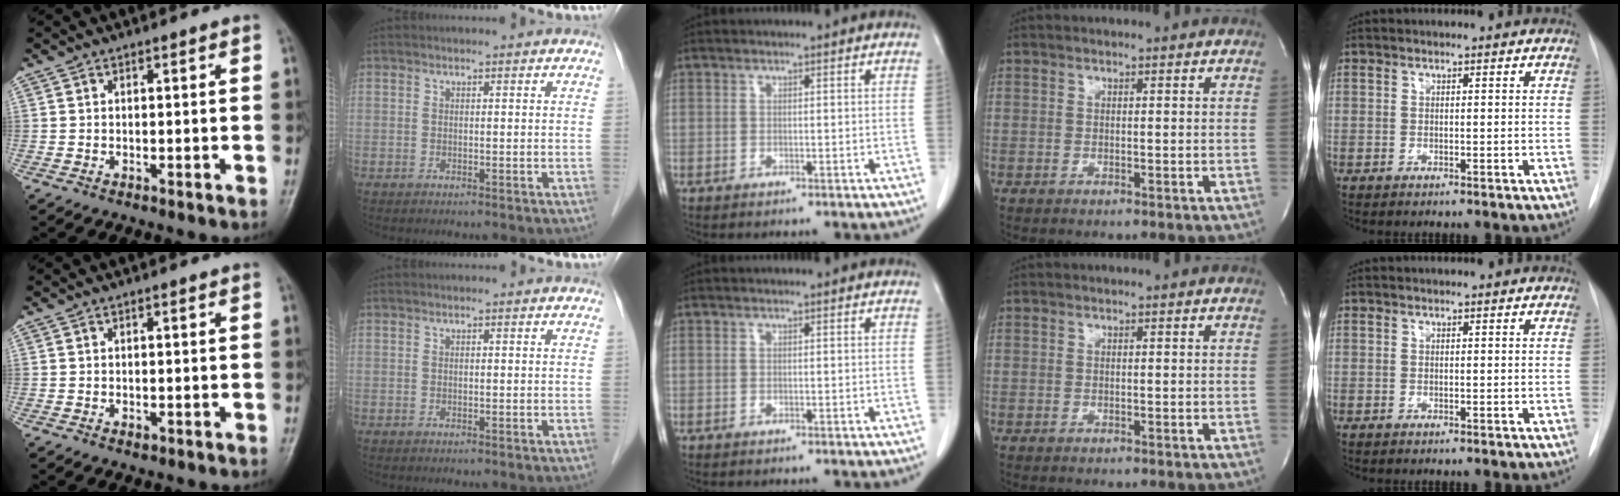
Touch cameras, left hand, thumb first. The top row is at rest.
{"thumb": {"total": 1.2, "force": [-0.4, 0.8, 0.8], "torque": [-0.009, 0.001, -0.005]}}